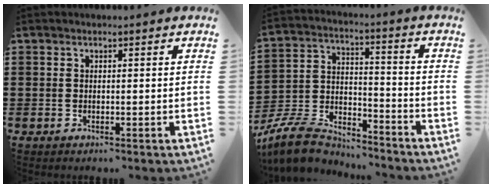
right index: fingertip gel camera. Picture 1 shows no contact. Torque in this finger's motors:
{"motor_torque": [-1.07, 1.07, -0.80, -0.21]}